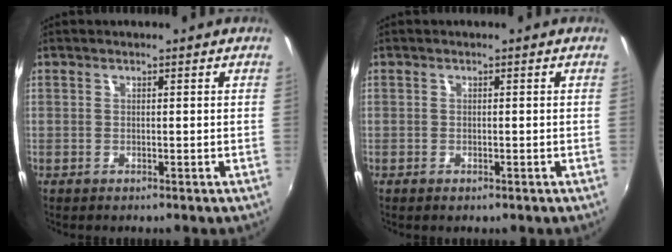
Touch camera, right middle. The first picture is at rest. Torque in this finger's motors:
{"motor_torque": [-0.05, -0.06, -0.01, 0.00]}